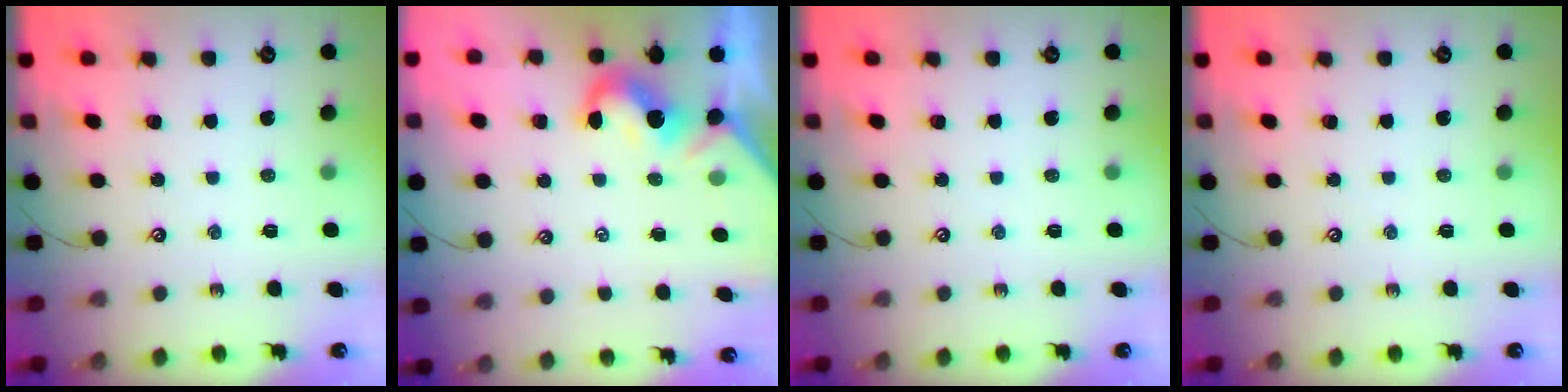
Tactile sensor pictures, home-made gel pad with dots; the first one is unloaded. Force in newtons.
{"total": 1.5, "press": 1.3, "slide": 0.8}
{"total": 0.0}
{"total": 0.0}